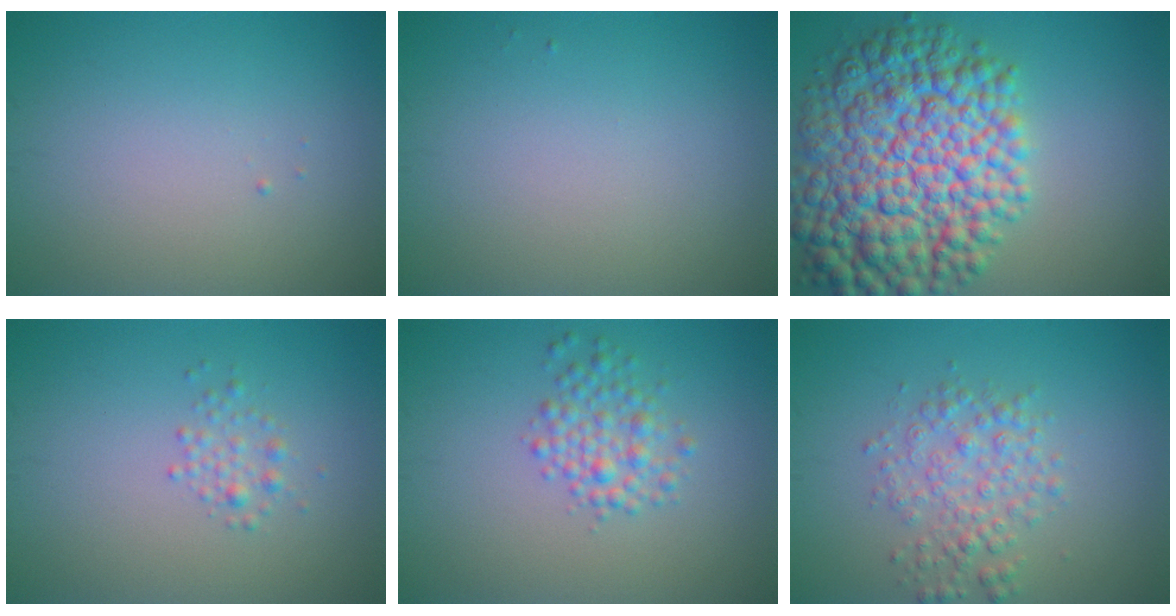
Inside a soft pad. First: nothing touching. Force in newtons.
{"total": 0.0}
{"total": 13.6, "press": 13.6, "slide": 0.2}
{"total": 1.4, "press": 1.4, "slide": 0.1}
{"total": 2.7, "press": 2.7, "slide": 0.1}
{"total": 3.2, "press": 3.2, "slide": 0.1}